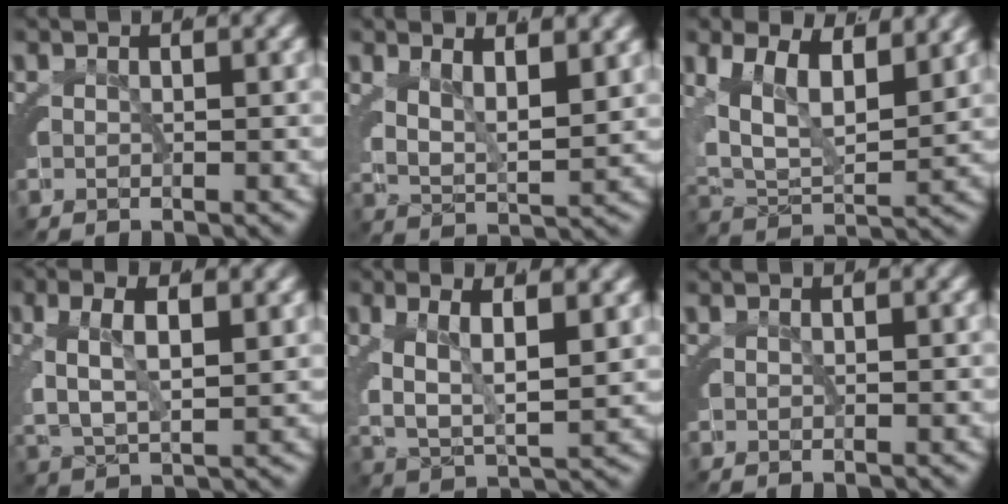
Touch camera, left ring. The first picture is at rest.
{"total": 5.0, "force": [2.3, 2.8, 3.5], "torque": [-0.065, -0.004, 0.036]}
{"total": 9.3, "force": [1.7, 6.6, 6.3], "torque": [-0.128, -0.020, 0.033]}
{"total": 4.8, "force": [1.1, 2.5, 3.9], "torque": [-0.089, -0.001, 0.024]}
{"total": 6.5, "force": [1.2, 3.8, 5.1], "torque": [-0.105, -0.008, 0.025]}
{"total": 0.0}